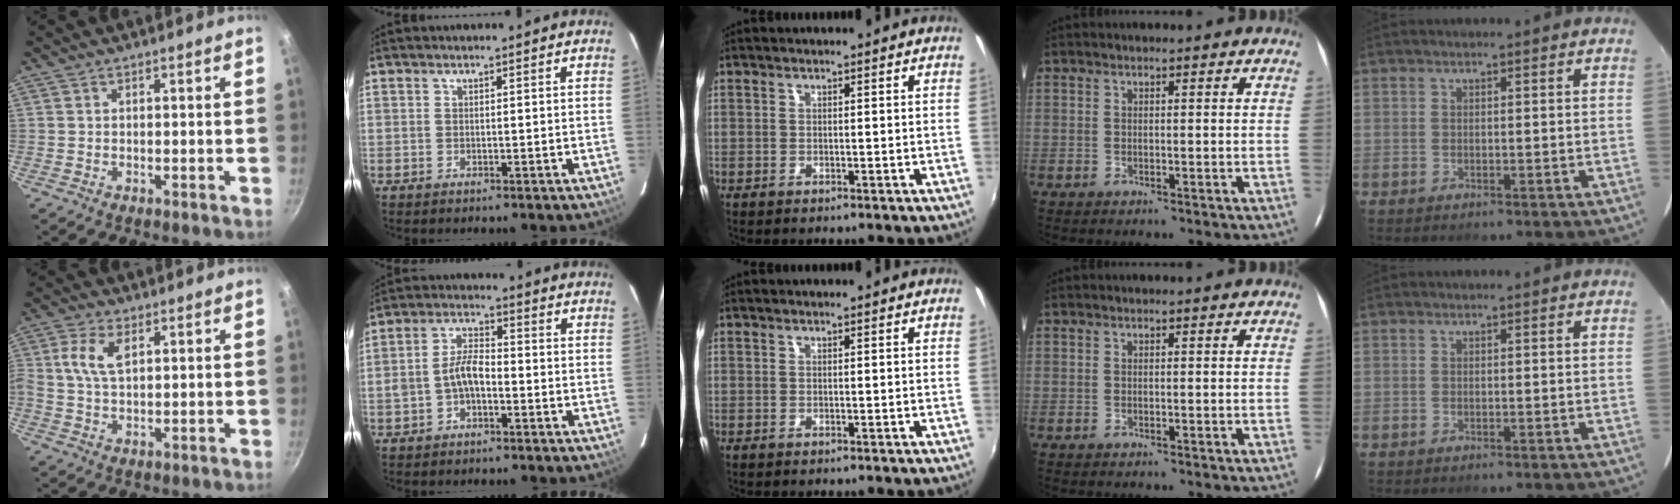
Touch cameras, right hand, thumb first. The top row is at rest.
{"thumb": {"total": 6.4, "force": [1.8, 3.6, 5.0], "torque": [-0.096, 0.002, 0.033]}, "index": {"total": 5.6, "force": [-1.9, 2.8, 4.4], "torque": [-0.090, 0.015, -0.033]}}